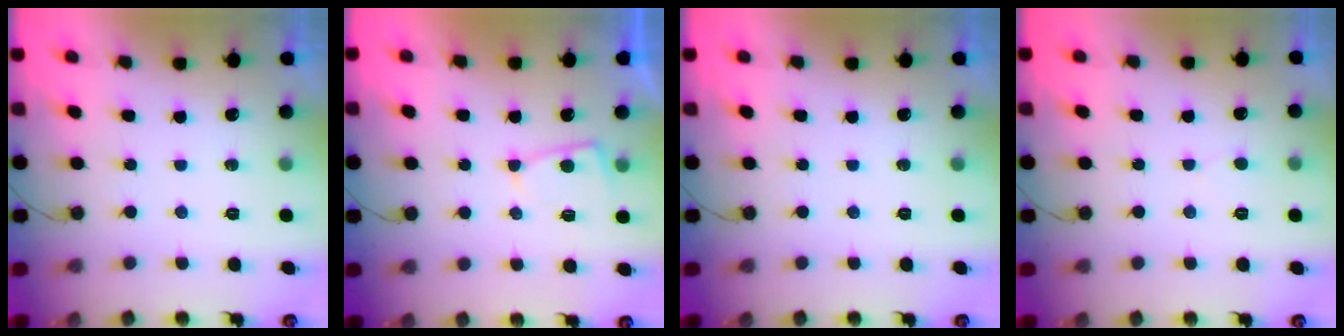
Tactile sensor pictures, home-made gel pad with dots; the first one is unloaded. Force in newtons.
{"total": 5.8, "press": 5.8, "slide": 0.4}
{"total": 0.0}
{"total": 2.9, "press": 2.9, "slide": 0.3}